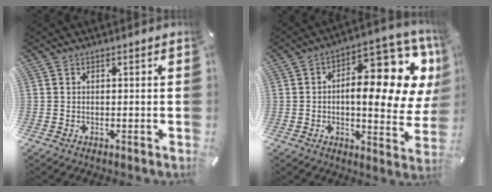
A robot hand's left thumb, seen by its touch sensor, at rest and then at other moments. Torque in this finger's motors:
{"motor_torque": [2.50, 2.51, 1.97, -0.23, 0.19]}